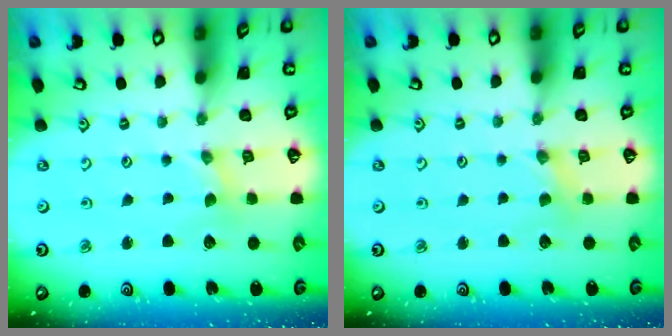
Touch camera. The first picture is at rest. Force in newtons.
{"total": 2.8, "press": 2.8, "slide": 0.3}